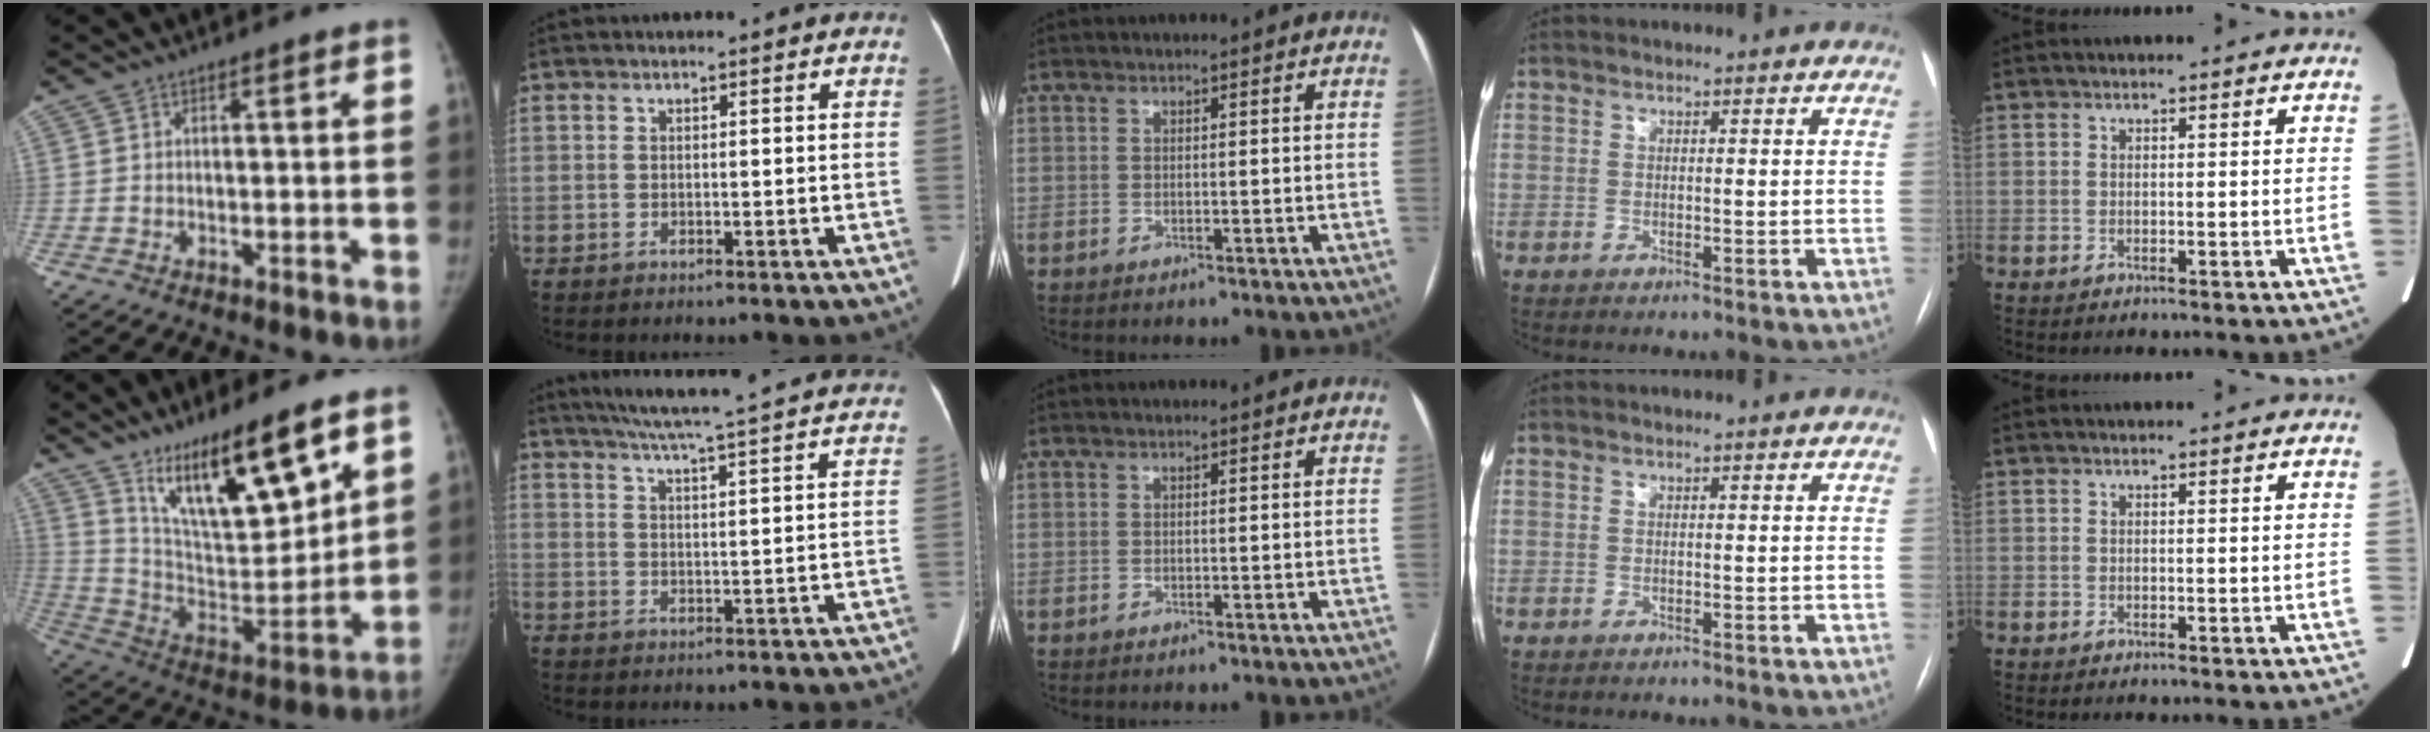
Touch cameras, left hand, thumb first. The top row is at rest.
{"thumb": {"total": 21.0, "force": [13.2, 5.6, 15.4], "torque": [-0.229, -0.065, 0.244]}, "index": {"total": 24.3, "force": [22.0, 0.4, 10.4], "torque": [-0.167, -0.020, 0.274]}}